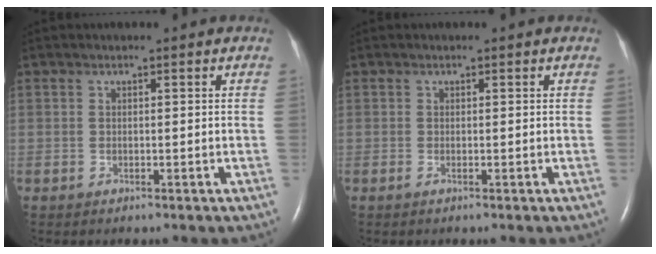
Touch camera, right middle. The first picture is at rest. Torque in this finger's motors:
{"motor_torque": [-0.30, 0.07, 0.05, 0.02]}